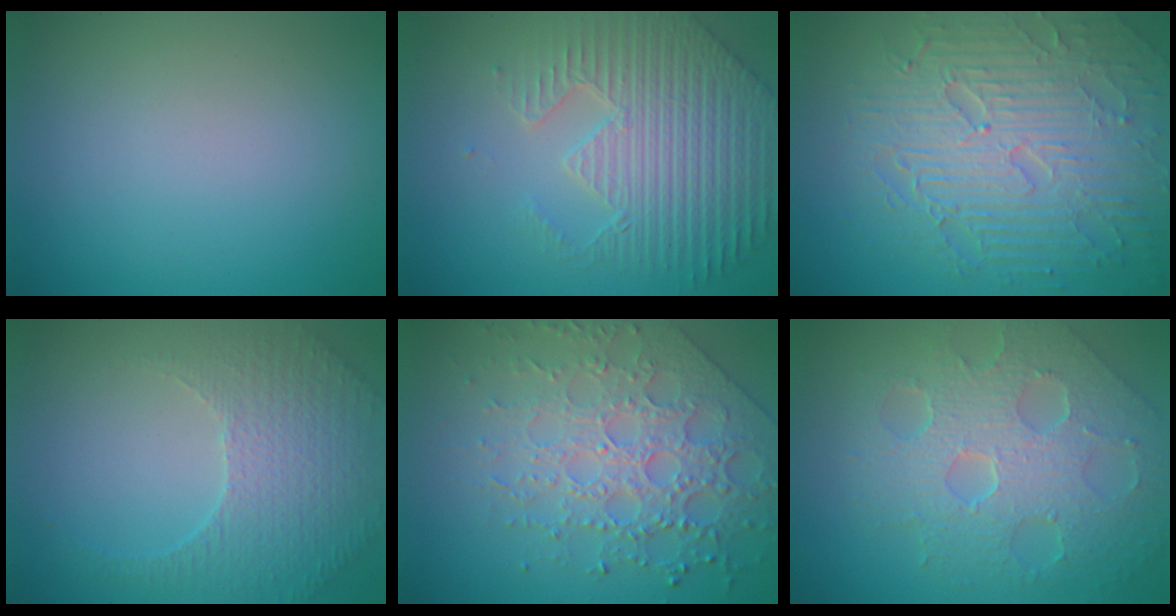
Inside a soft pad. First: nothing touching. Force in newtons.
{"total": 6.6, "press": 5.3, "slide": 4.0}
{"total": 9.0, "press": 6.2, "slide": 6.6}
{"total": 5.2, "press": 3.6, "slide": 3.7}
{"total": 6.6, "press": 5.4, "slide": 3.9}
{"total": 8.0, "press": 5.6, "slide": 5.7}